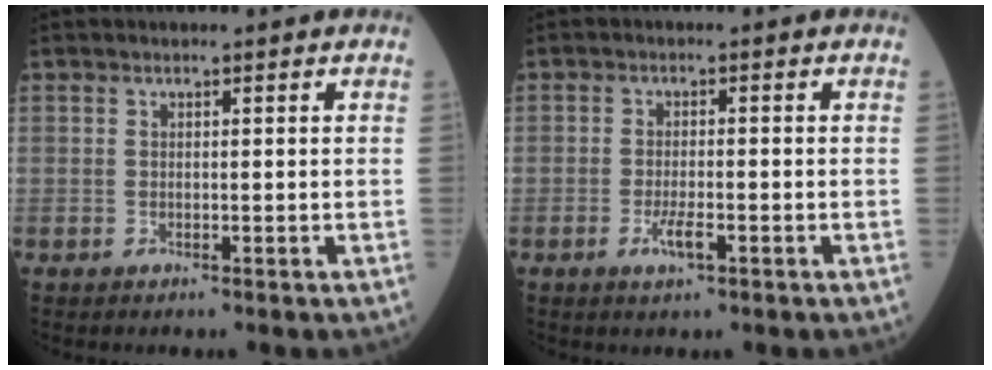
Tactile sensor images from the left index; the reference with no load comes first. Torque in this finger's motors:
{"motor_torque": [0.53, 0.21, 0.23, 0.07]}